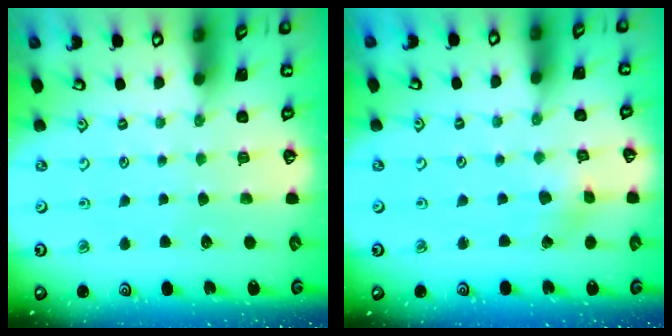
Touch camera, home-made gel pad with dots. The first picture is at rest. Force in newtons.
{"total": 2.0, "press": 2.0, "slide": 0.1}